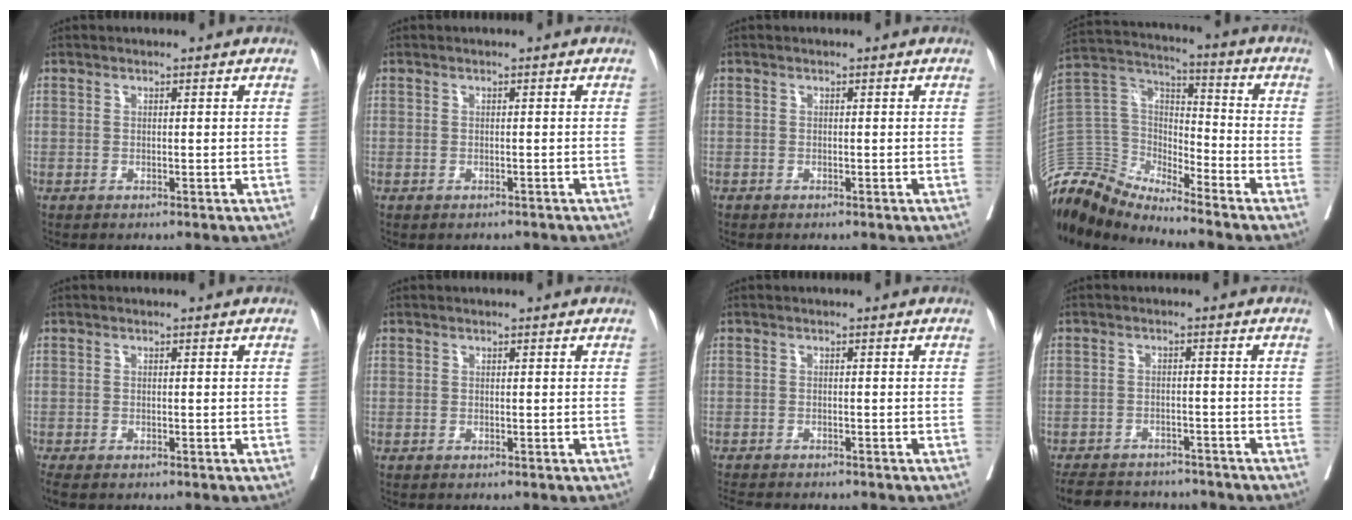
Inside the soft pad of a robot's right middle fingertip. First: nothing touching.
{"total": 1.1, "force": [-1.0, 0.5, 0.1], "torque": [-0.005, 0.000, -0.015]}
{"total": 0.0}
{"total": 10.6, "force": [-10.5, 1.0, -0.1], "torque": [-0.001, 0.063, -0.212]}
{"total": 3.0, "force": [-2.5, 0.9, 1.5], "torque": [-0.023, -0.010, -0.037]}
{"total": 0.0}
{"total": 6.7, "force": [-6.1, 1.3, 2.6], "torque": [-0.035, -0.007, -0.090]}
{"total": 11.2, "force": [-10.2, 3.6, 3.0], "torque": [-0.053, 0.005, -0.137]}